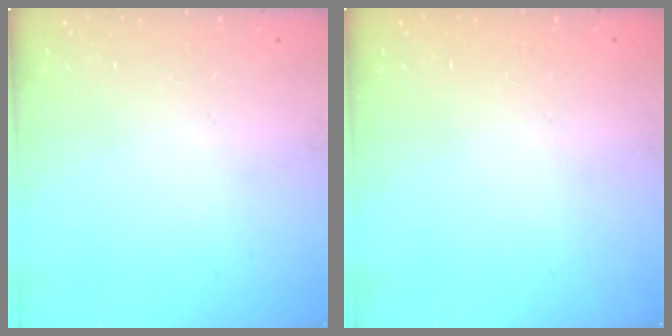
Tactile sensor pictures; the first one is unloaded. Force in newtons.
{"total": 0.0}